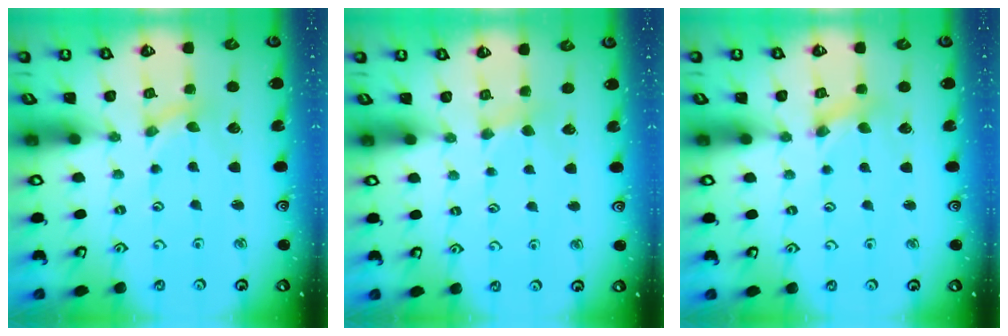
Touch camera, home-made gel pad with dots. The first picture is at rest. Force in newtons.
{"total": 1.9, "press": 1.9, "slide": 0.3}
{"total": 1.6, "press": 1.6, "slide": 0.3}